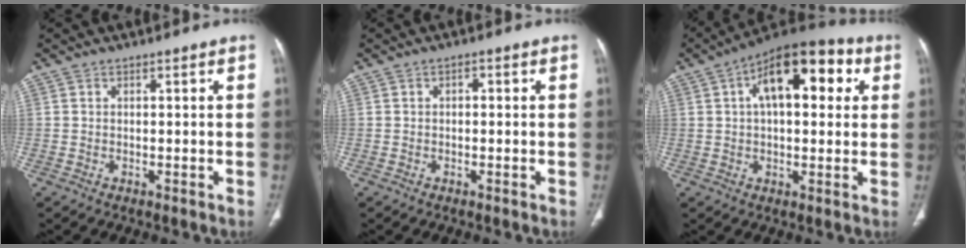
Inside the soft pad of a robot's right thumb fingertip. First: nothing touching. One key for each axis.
{"total": 0.8, "fx": 0.0, "fy": 0.6, "fz": 0.6, "tx": -0.003, "ty": 0.003, "tz": -0.004}
{"total": 16.9, "fx": 5.0, "fy": 8.4, "fz": 13.8, "tx": -0.168, "ty": 0.022, "tz": 0.065}